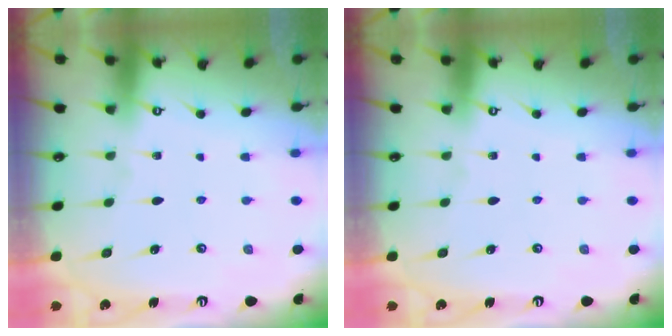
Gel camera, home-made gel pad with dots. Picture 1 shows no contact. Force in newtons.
{"total": 0.0}